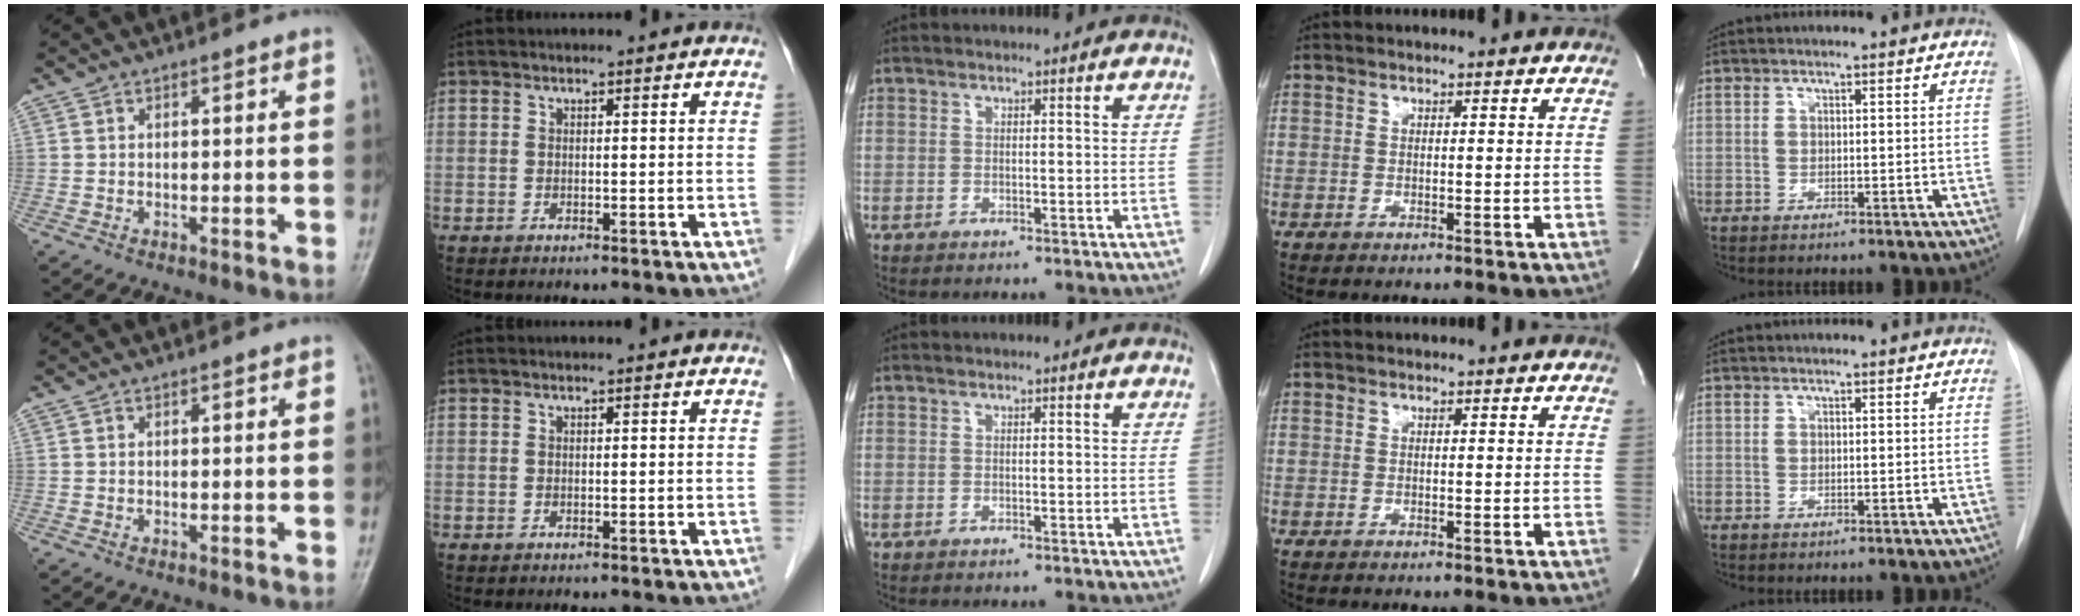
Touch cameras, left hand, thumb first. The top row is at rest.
{}